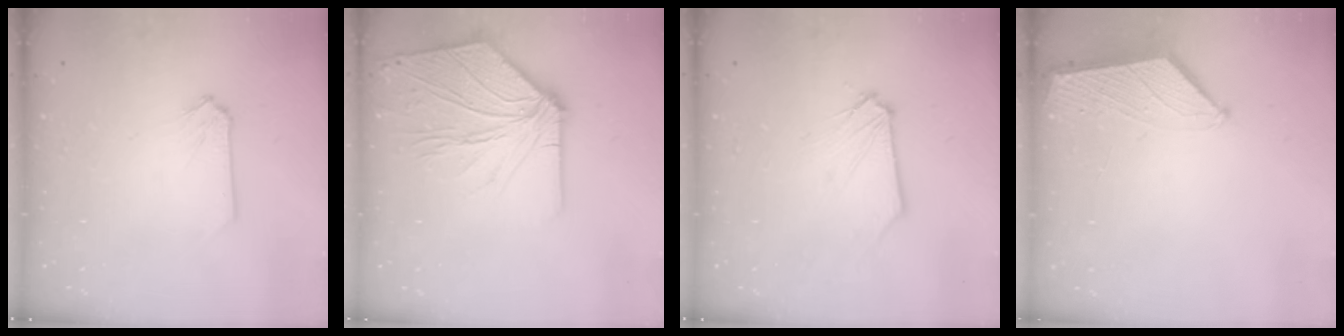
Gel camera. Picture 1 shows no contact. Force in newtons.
{"total": 11.4, "press": 11.3, "slide": 1.4}
{"total": 0.6, "press": 0.6, "slide": 0.0}
{"total": 1.5, "press": 1.4, "slide": 0.2}